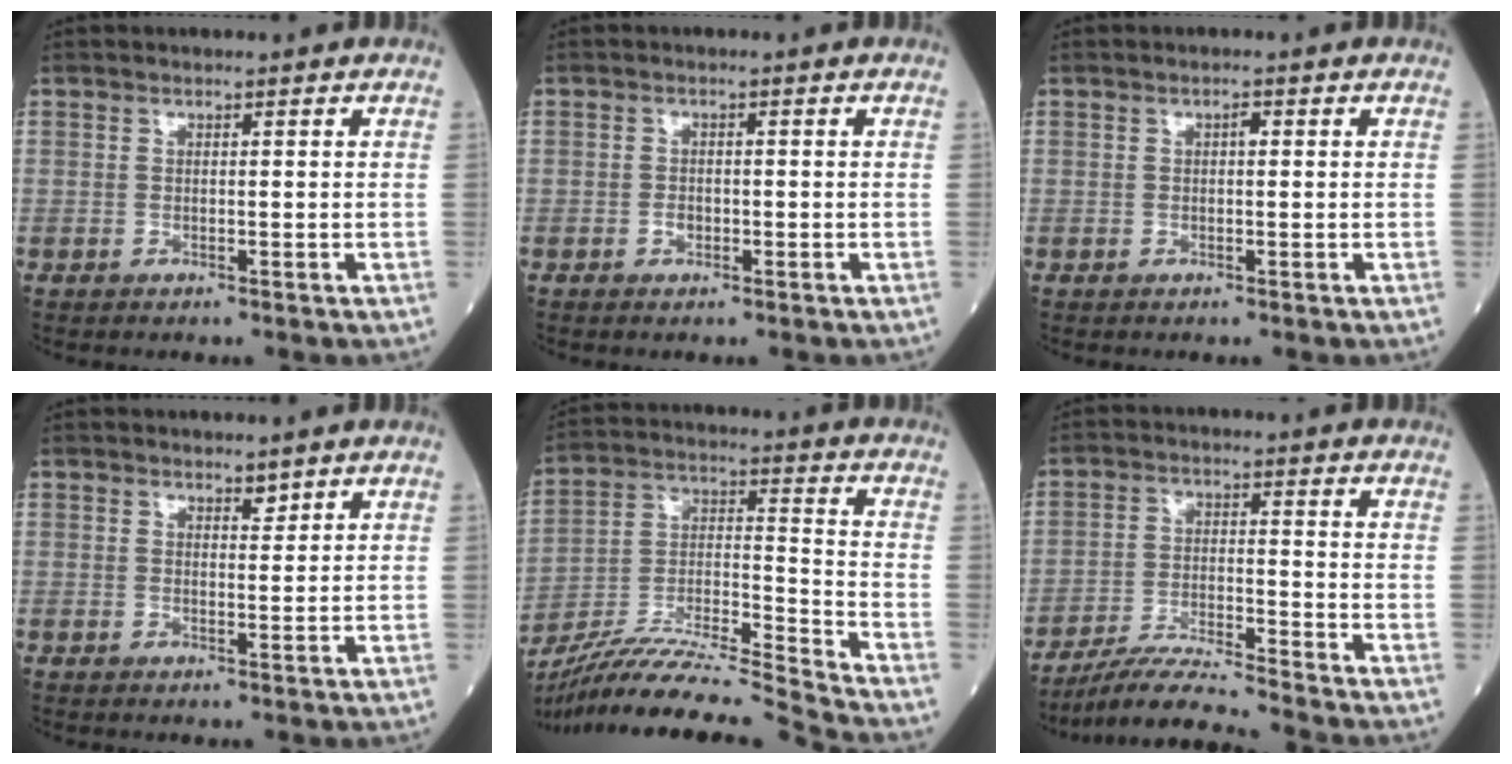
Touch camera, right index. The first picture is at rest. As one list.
[{"total": 1.2, "force": [-0.5, 0.8, 0.8], "torque": [-0.012, 0.005, -0.004]}, {"total": 0.9, "force": [0.1, 0.4, 0.8], "torque": [-0.010, 0.003, 0.000]}, {"total": 1.4, "force": [1.1, 0.4, 0.6], "torque": [-0.010, -0.003, 0.018]}, {"total": 19.4, "force": [-18.0, -2.3, 6.9], "torque": [-0.131, -0.009, -0.314]}, {"total": 7.9, "force": [-7.4, -1.7, 2.3], "torque": [-0.044, -0.015, -0.136]}]